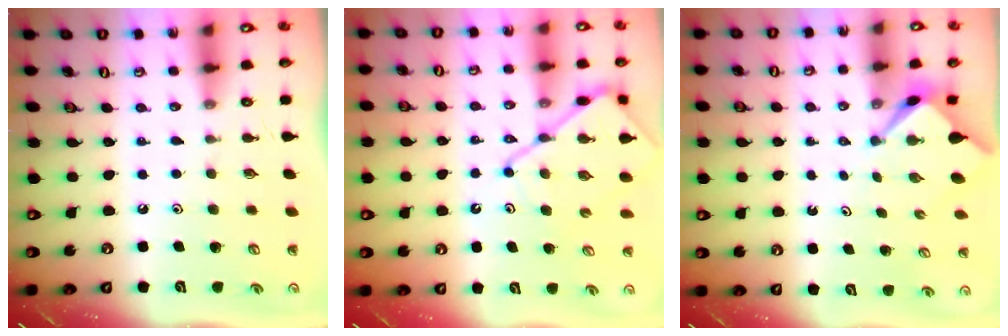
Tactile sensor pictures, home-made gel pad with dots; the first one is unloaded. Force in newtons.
{"total": 11.5, "press": 11.5, "slide": 1.3}
{"total": 2.7, "press": 2.7, "slide": 0.3}